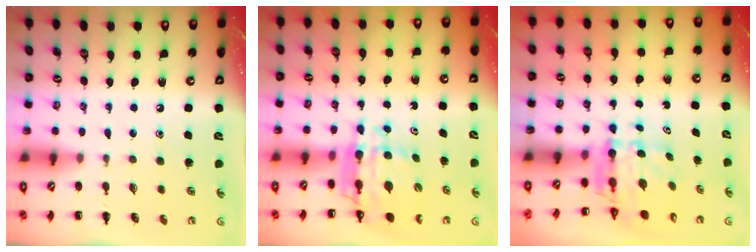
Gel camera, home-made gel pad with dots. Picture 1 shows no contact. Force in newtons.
{"total": 9.2, "press": 8.6, "slide": 3.2}
{"total": 6.0, "press": 5.9, "slide": 1.4}